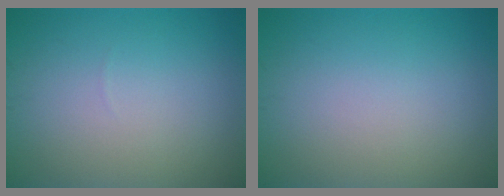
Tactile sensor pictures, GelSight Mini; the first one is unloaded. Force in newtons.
{"total": 0.0}